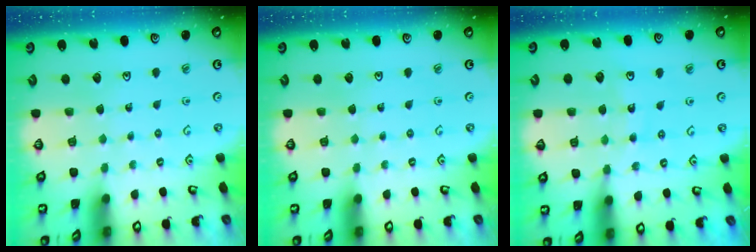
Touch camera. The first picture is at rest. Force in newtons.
{"total": 0.0}
{"total": 10.2, "press": 9.7, "slide": 3.3}